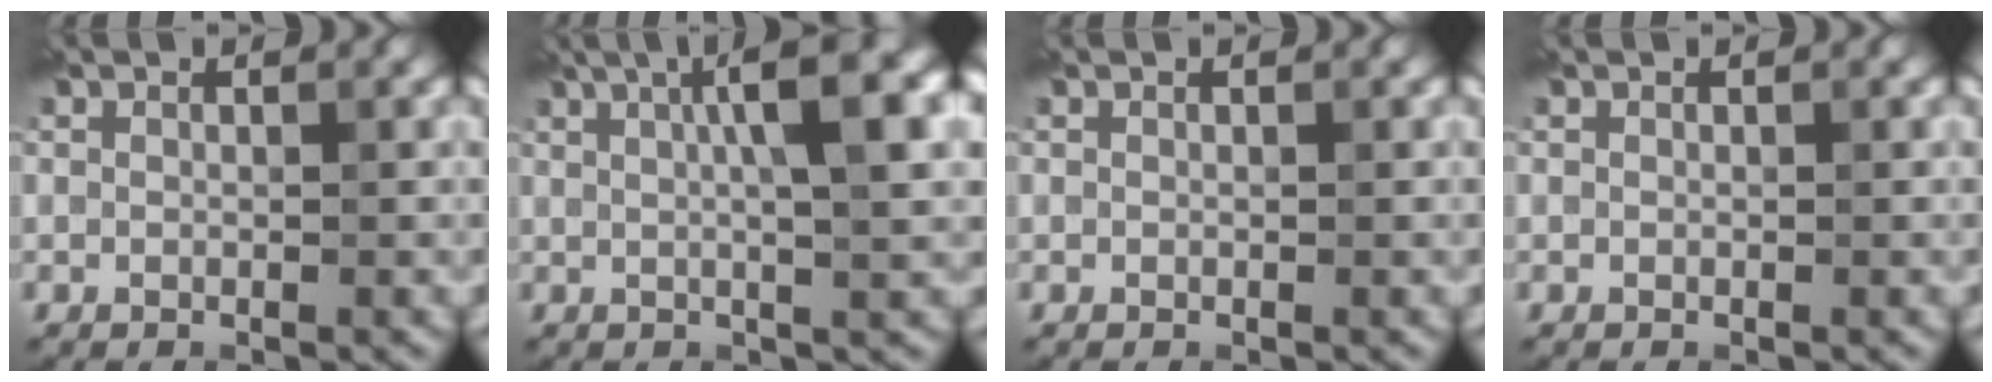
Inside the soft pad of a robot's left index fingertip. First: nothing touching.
{"total": 8.0, "force": [2.4, 1.8, 7.5], "torque": [-0.094, 0.018, 0.032]}
{"total": 0.0}
{"total": 0.0}